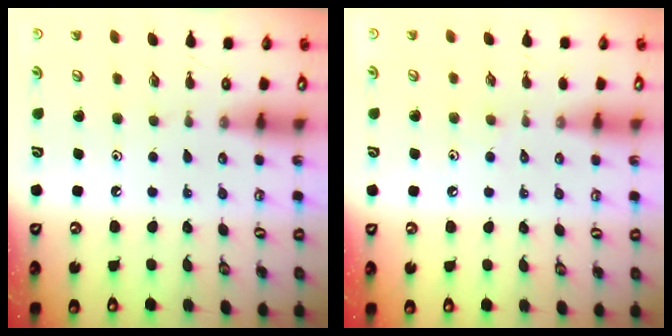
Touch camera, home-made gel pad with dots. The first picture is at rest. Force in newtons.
{"total": 2.4, "press": 2.3, "slide": 0.5}